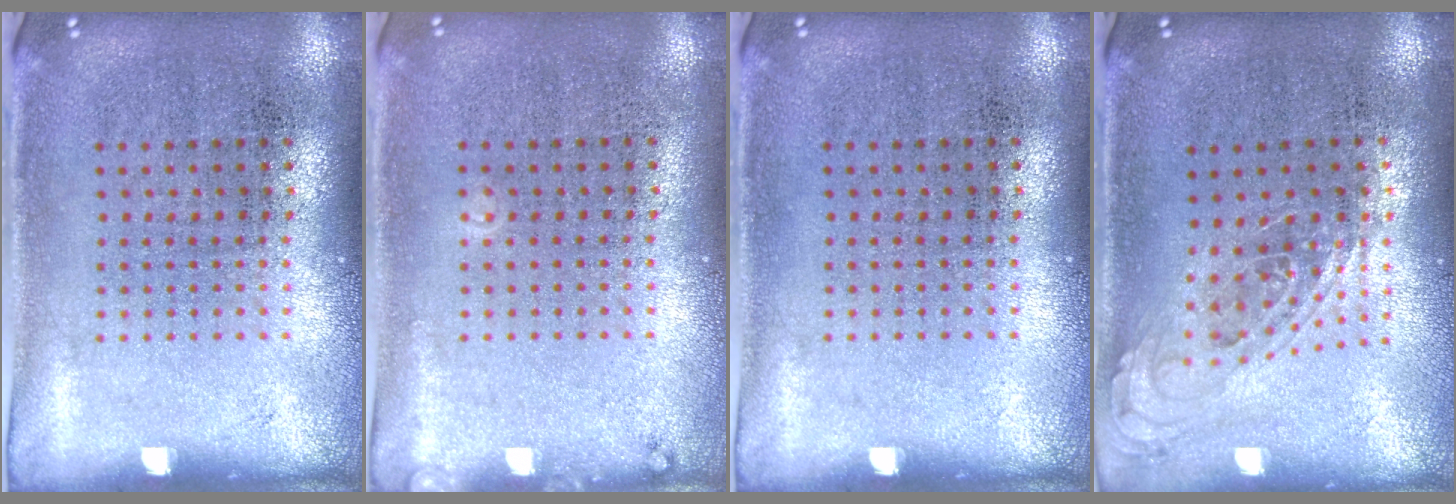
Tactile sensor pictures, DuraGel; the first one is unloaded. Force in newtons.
{"total": 0.7, "press": 0.7, "slide": 0.1}
{"total": 0.0}
{"total": 0.7, "press": 0.7, "slide": 0.2}